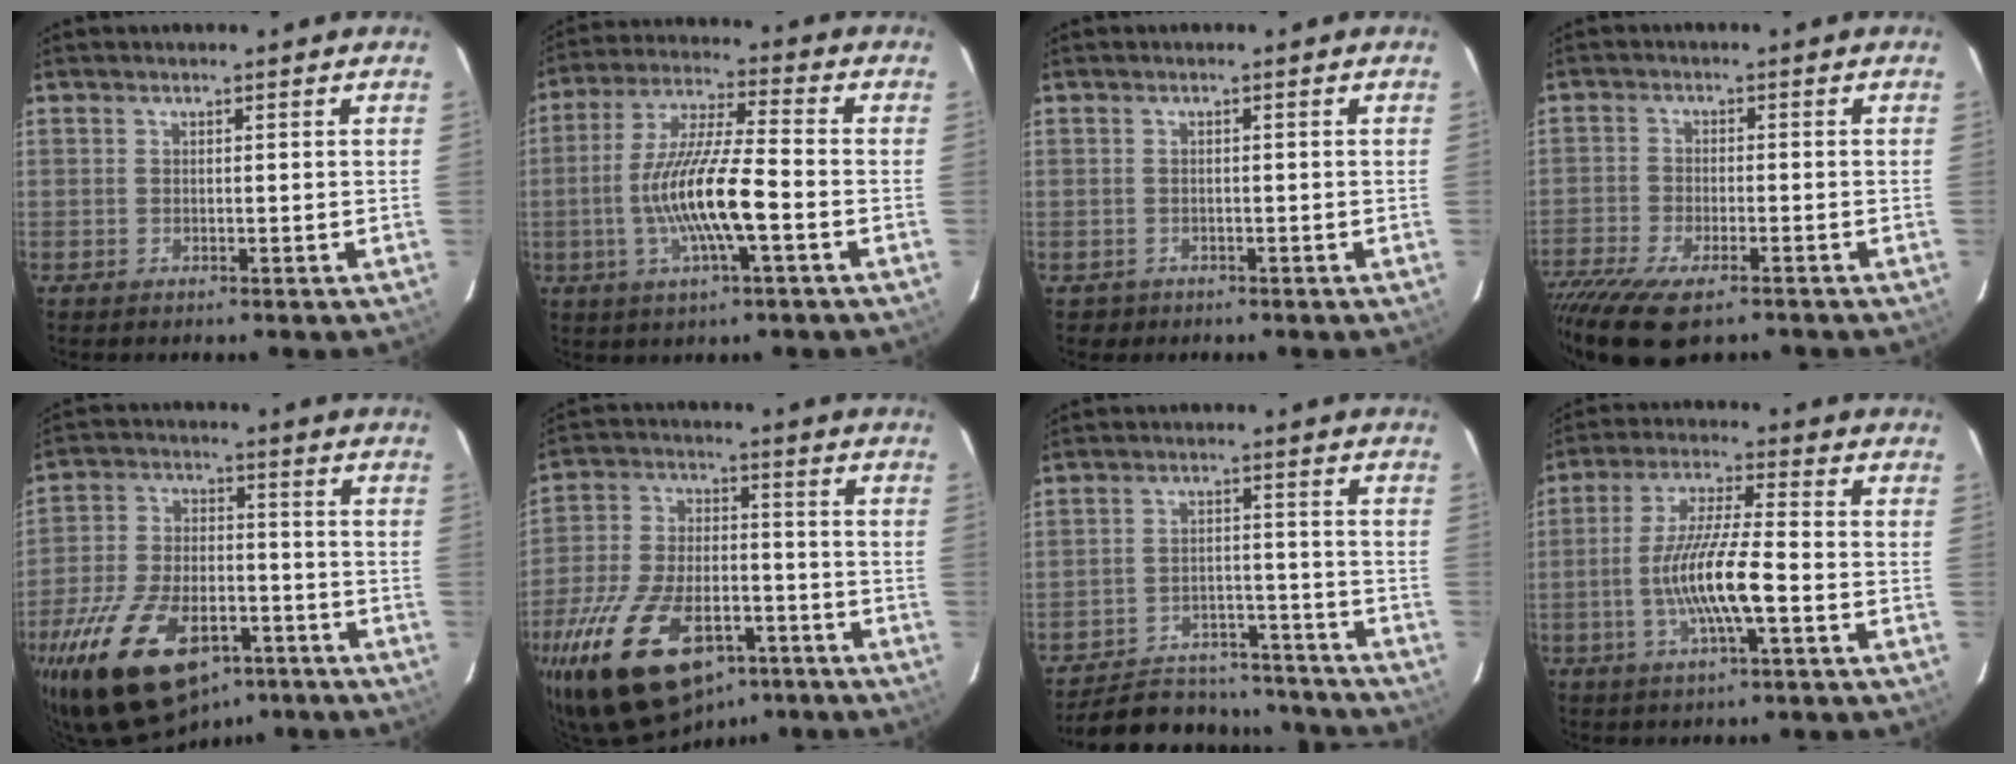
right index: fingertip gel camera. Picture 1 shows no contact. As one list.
[{"total": 13.8, "force": [-3.6, 1.8, 13.1], "torque": [-0.262, -0.003, -0.069]}, {"total": 1.7, "force": [-1.0, 1.4, 0.2], "torque": [-0.008, 0.001, -0.008]}, {"total": 16.3, "force": [-11.5, 5.6, 10.0], "torque": [-0.232, -0.072, -0.198]}, {"total": 25.4, "force": [-15.3, 12.9, 15.7], "torque": [-0.318, -0.021, -0.240]}, {"total": 26.1, "force": [-15.5, 13.1, 16.4], "torque": [-0.329, -0.022, -0.244]}, {"total": 21.2, "force": [-19.0, 7.0, 6.2], "torque": [-0.132, 0.028, -0.242]}, {"total": 11.4, "force": [-3.2, 1.2, 10.9], "torque": [-0.215, -0.003, -0.060]}]